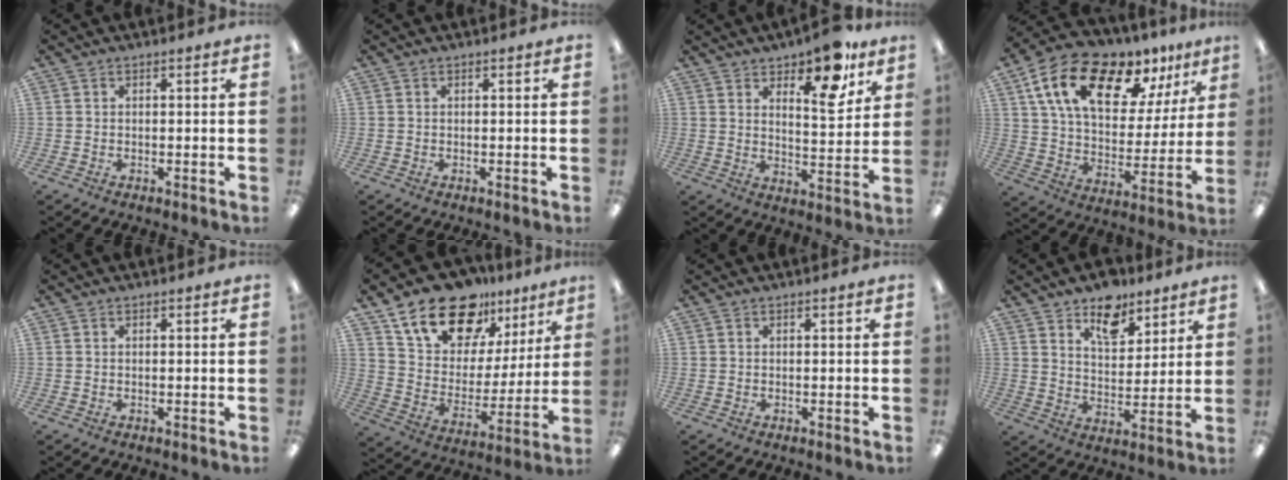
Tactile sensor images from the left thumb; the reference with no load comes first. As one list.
[{"total": 0.0}, {"total": 12.5, "force": [8.9, 4.7, 7.4], "torque": [-0.086, -0.052, 0.147]}, {"total": 19.8, "force": [12.6, 9.5, 11.9], "torque": [-0.215, -0.064, 0.221]}, {"total": 0.0}, {"total": 18.8, "force": [13.9, 10.1, 7.6], "torque": [-0.146, -0.086, 0.251]}, {"total": 0.0}, {"total": 10.4, "force": [7.7, 5.5, 4.3], "torque": [-0.045, -0.044, 0.136]}]